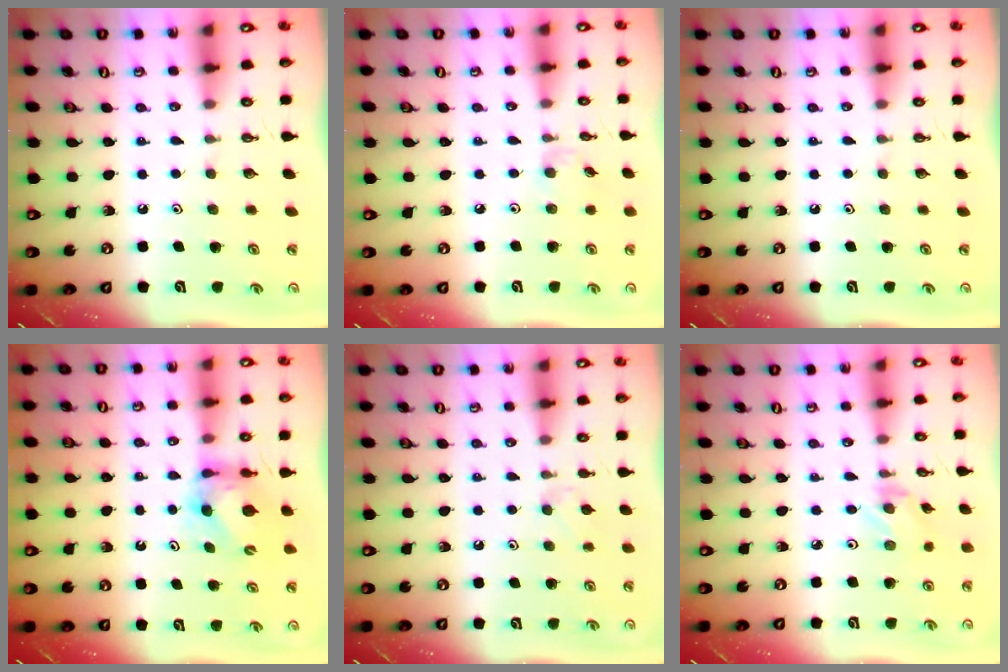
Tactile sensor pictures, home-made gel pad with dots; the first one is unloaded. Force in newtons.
{"total": 2.4, "press": 2.4, "slide": 0.5}
{"total": 0.0}
{"total": 6.7, "press": 6.7, "slide": 0.2}
{"total": 3.5, "press": 3.4, "slide": 0.5}
{"total": 1.2, "press": 1.2, "slide": 0.2}